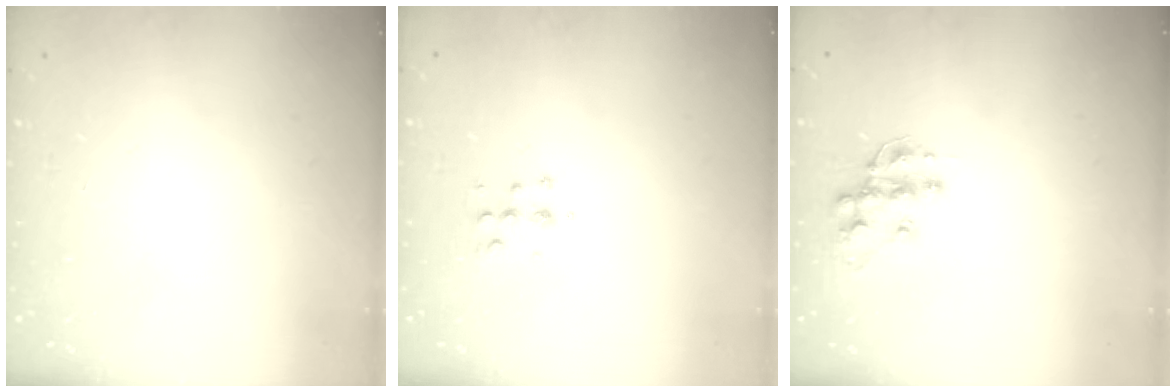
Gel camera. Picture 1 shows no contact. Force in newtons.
{"total": 5.4, "press": 5.3, "slide": 0.7}
{"total": 11.6, "press": 11.5, "slide": 0.8}